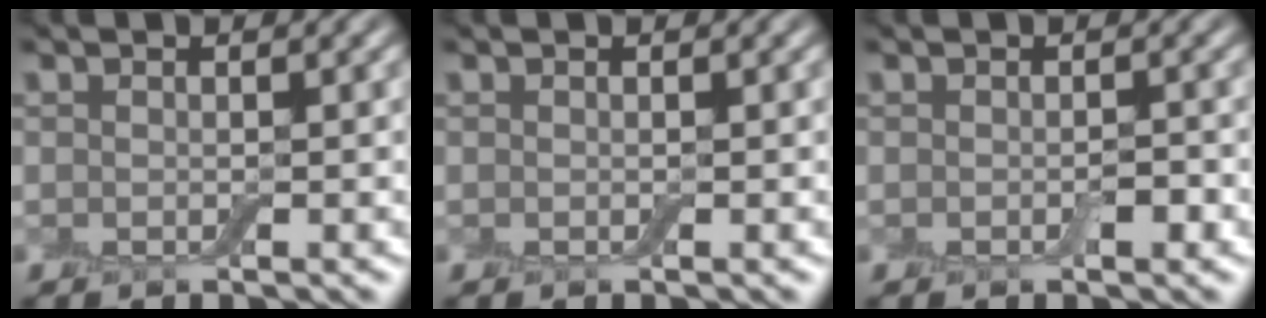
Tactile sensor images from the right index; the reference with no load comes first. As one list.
[{"total": 0.0}, {"total": 0.9, "force": [-0.3, 0.4, 0.7], "torque": [-0.009, 0.000, -0.003]}]